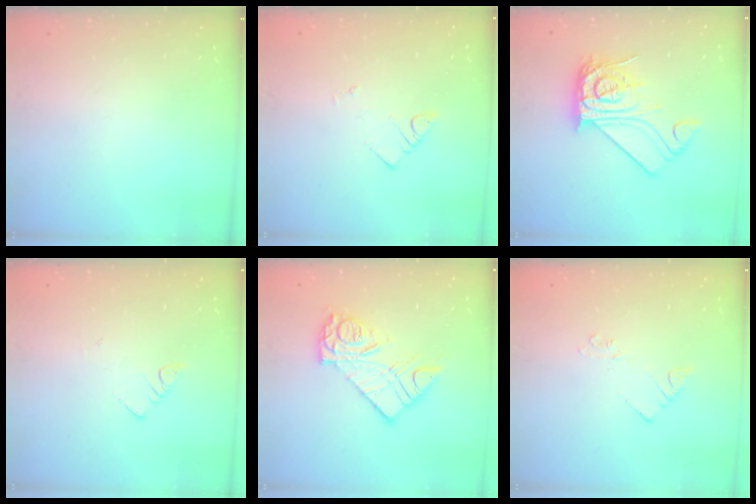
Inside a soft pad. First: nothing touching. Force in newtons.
{"total": 2.8, "press": 2.8, "slide": 0.2}
{"total": 15.3, "press": 15.2, "slide": 1.6}
{"total": 2.9, "press": 2.9, "slide": 0.2}
{"total": 13.4, "press": 13.3, "slide": 1.3}
{"total": 2.2, "press": 2.2, "slide": 0.3}